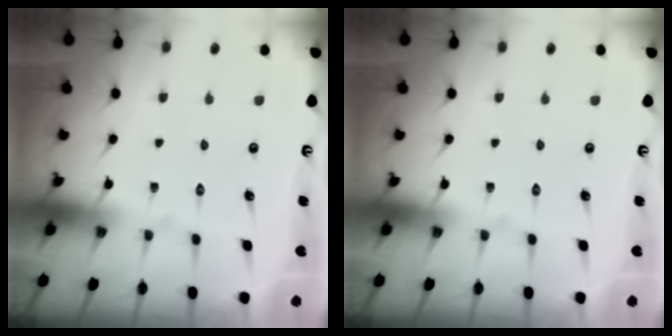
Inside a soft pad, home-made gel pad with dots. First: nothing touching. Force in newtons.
{"total": 0.0}